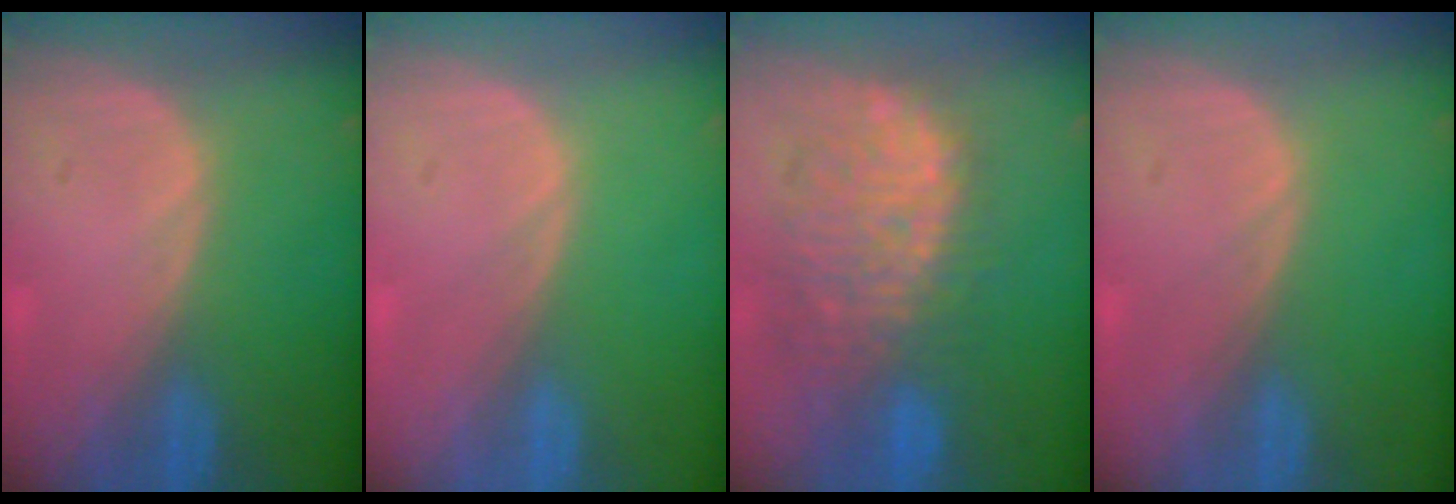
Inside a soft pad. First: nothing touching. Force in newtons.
{"total": 0.0}
{"total": 10.7, "press": 10.0, "slide": 3.9}
{"total": 0.0}